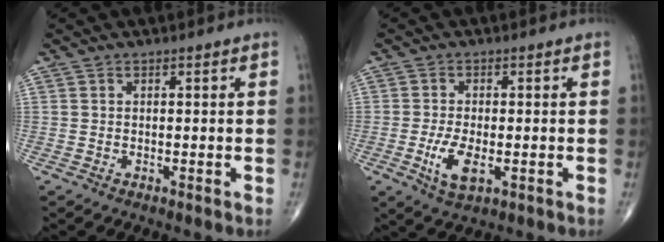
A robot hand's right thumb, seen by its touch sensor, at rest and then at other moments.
{"total": 5.9, "force": [-1.6, 2.6, 5.0], "torque": [-0.097, -0.006, -0.025]}